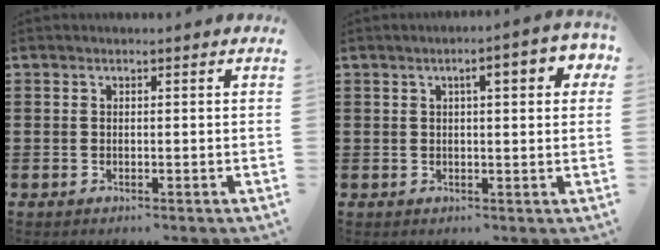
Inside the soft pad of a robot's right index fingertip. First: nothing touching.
{"total": 4.4, "force": [1.3, 1.0, 4.1], "torque": [-0.067, 0.000, 0.013]}